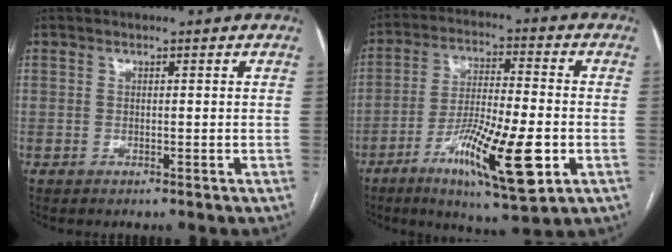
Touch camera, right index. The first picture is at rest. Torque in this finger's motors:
{"motor_torque": [1.14, -1.00, 0.89, 0.12]}